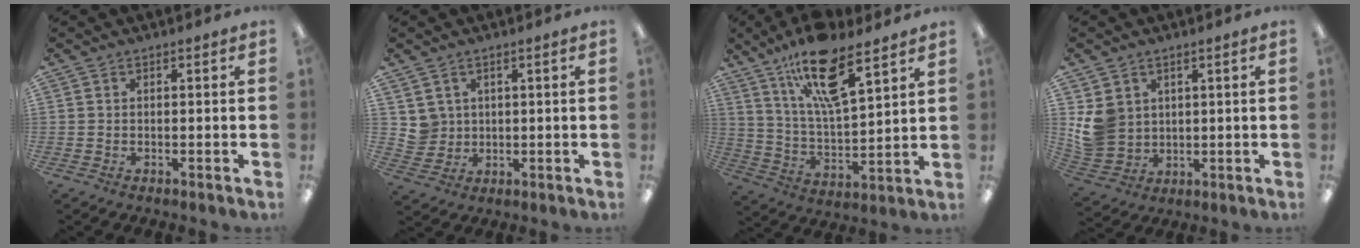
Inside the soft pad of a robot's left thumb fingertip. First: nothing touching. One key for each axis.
{"total": 4.2, "fx": 2.3, "fy": 3.6, "fz": -0.1, "tx": -0.009, "ty": -0.003, "tz": 0.042}
{"total": 17.5, "fx": 11.4, "fy": 5.6, "fz": 12.1, "tx": -0.214, "ty": -0.048, "tz": 0.191}
{"total": 7.6, "fx": 2.5, "fy": 6.8, "fz": 2.2, "tx": -0.050, "ty": -0.002, "tz": 0.057}